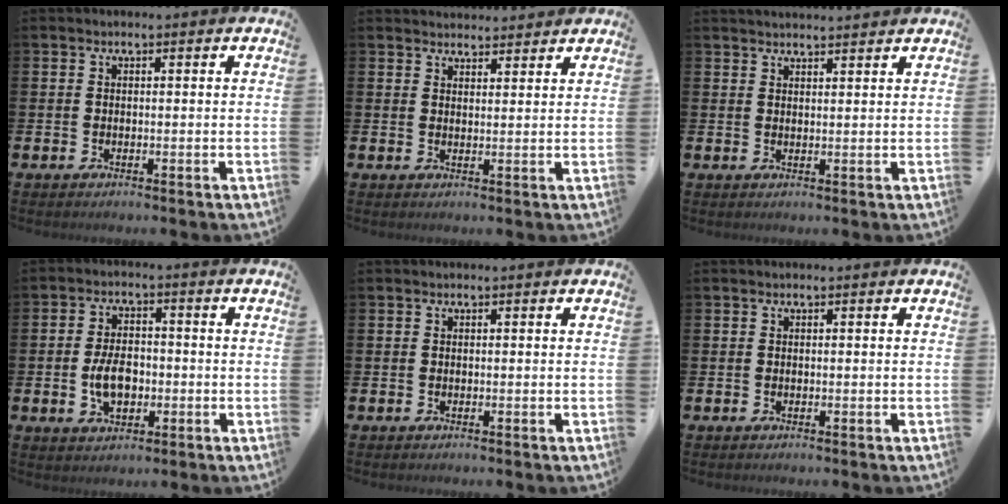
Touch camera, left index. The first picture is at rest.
{"total": 2.9, "force": [2.8, 0.6, -0.2], "torque": [0.005, -0.016, 0.051]}
{"total": 2.3, "force": [2.3, 0.1, 0.0], "torque": [0.003, -0.014, 0.041]}
{"total": 5.3, "force": [-1.0, 3.3, 4.0], "torque": [-0.053, 0.001, -0.022]}
{"total": 0.0}
{"total": 0.0}